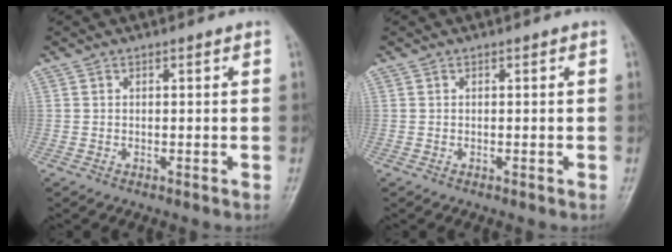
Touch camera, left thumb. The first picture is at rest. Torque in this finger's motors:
{"motor_torque": [0.00, 0.00, 0.02, -0.04, 0.00]}